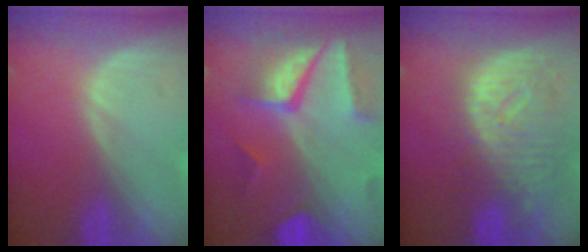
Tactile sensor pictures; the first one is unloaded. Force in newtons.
{"total": 9.6, "press": 8.3, "slide": 4.9}
{"total": 10.9, "press": 9.6, "slide": 5.2}